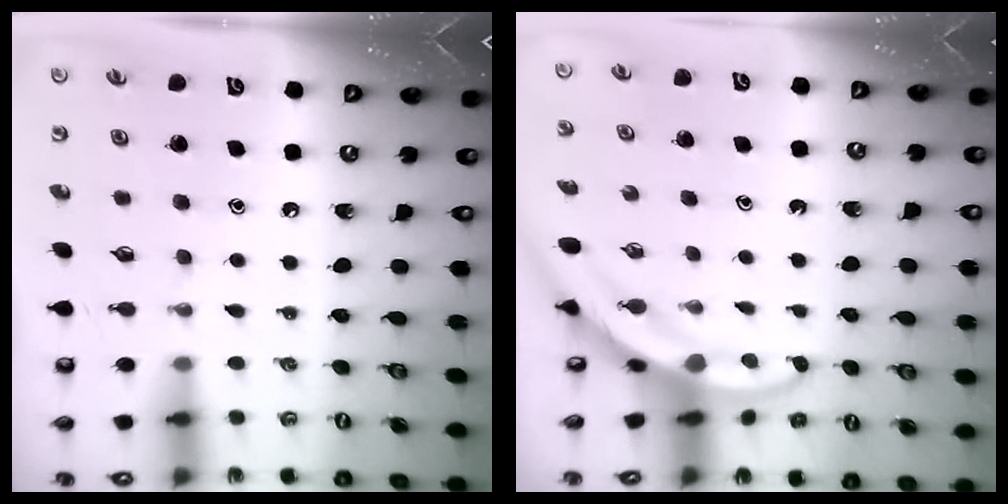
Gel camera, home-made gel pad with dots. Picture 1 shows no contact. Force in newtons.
{"total": 3.6, "press": 3.6, "slide": 0.4}